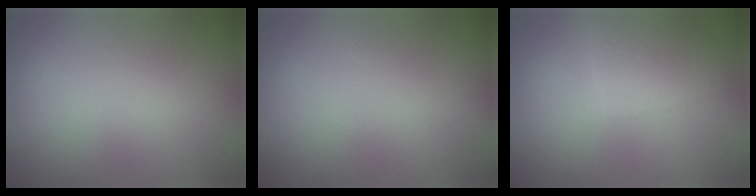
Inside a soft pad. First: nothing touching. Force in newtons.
{"total": 0.0}
{"total": 2.9, "press": 2.9, "slide": 0.2}